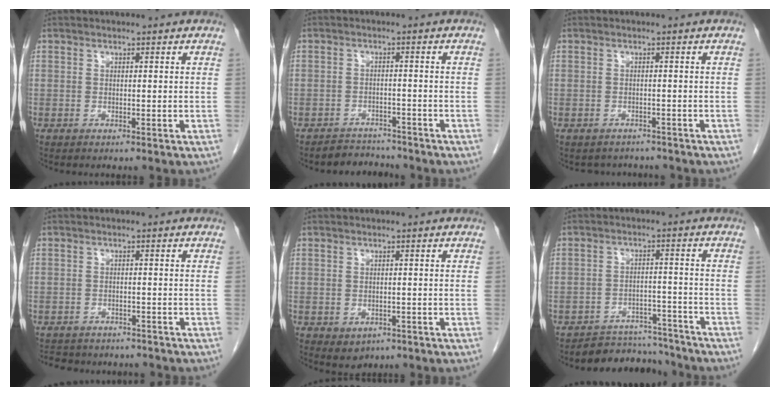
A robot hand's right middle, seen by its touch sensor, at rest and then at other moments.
{"total": 3.6, "force": [-3.3, 1.0, -0.9], "torque": [0.016, 0.000, -0.052]}
{"total": 3.3, "force": [-3.0, 1.4, -0.1], "torque": [-0.004, 0.002, -0.041]}
{"total": 9.1, "force": [-8.0, 3.4, 2.4], "torque": [-0.051, 0.002, -0.099]}
{"total": 2.5, "force": [-1.1, 1.9, 1.2], "torque": [-0.013, 0.000, -0.002]}
{"total": 7.9, "force": [-7.5, 2.3, -0.4], "torque": [0.018, 0.018, -0.111]}